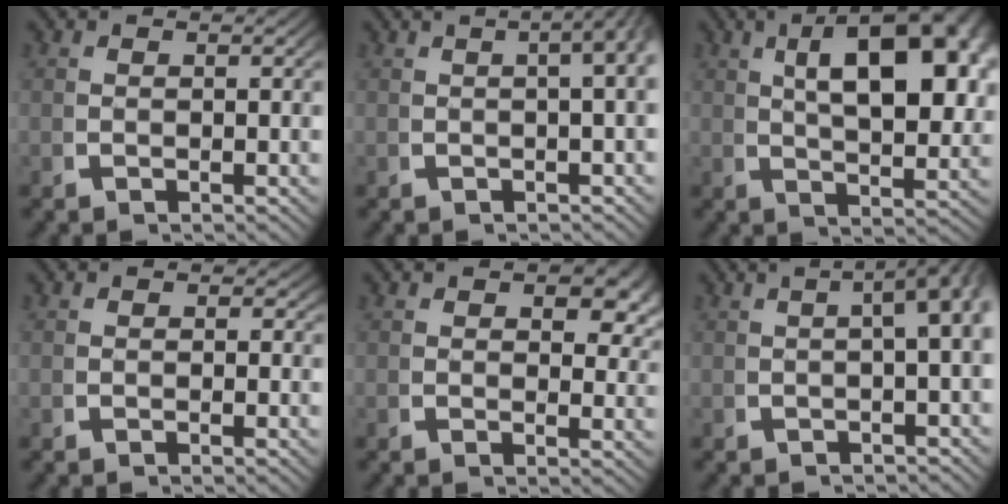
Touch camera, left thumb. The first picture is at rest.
{"total": 7.9, "force": [2.9, 4.2, 6.0], "torque": [-0.046, 0.049, 0.016]}
{"total": 13.0, "force": [3.2, 6.8, 10.6], "torque": [-0.122, 0.011, 0.040]}
{"total": 0.8, "force": [0.2, 0.7, 0.1], "torque": [0.000, -0.004, -0.002]}
{"total": 2.7, "force": [1.3, 1.3, 1.9], "torque": [-0.015, -0.007, 0.017]}
{"total": 7.7, "force": [1.5, 3.7, 6.6], "torque": [-0.073, 0.028, 0.011]}